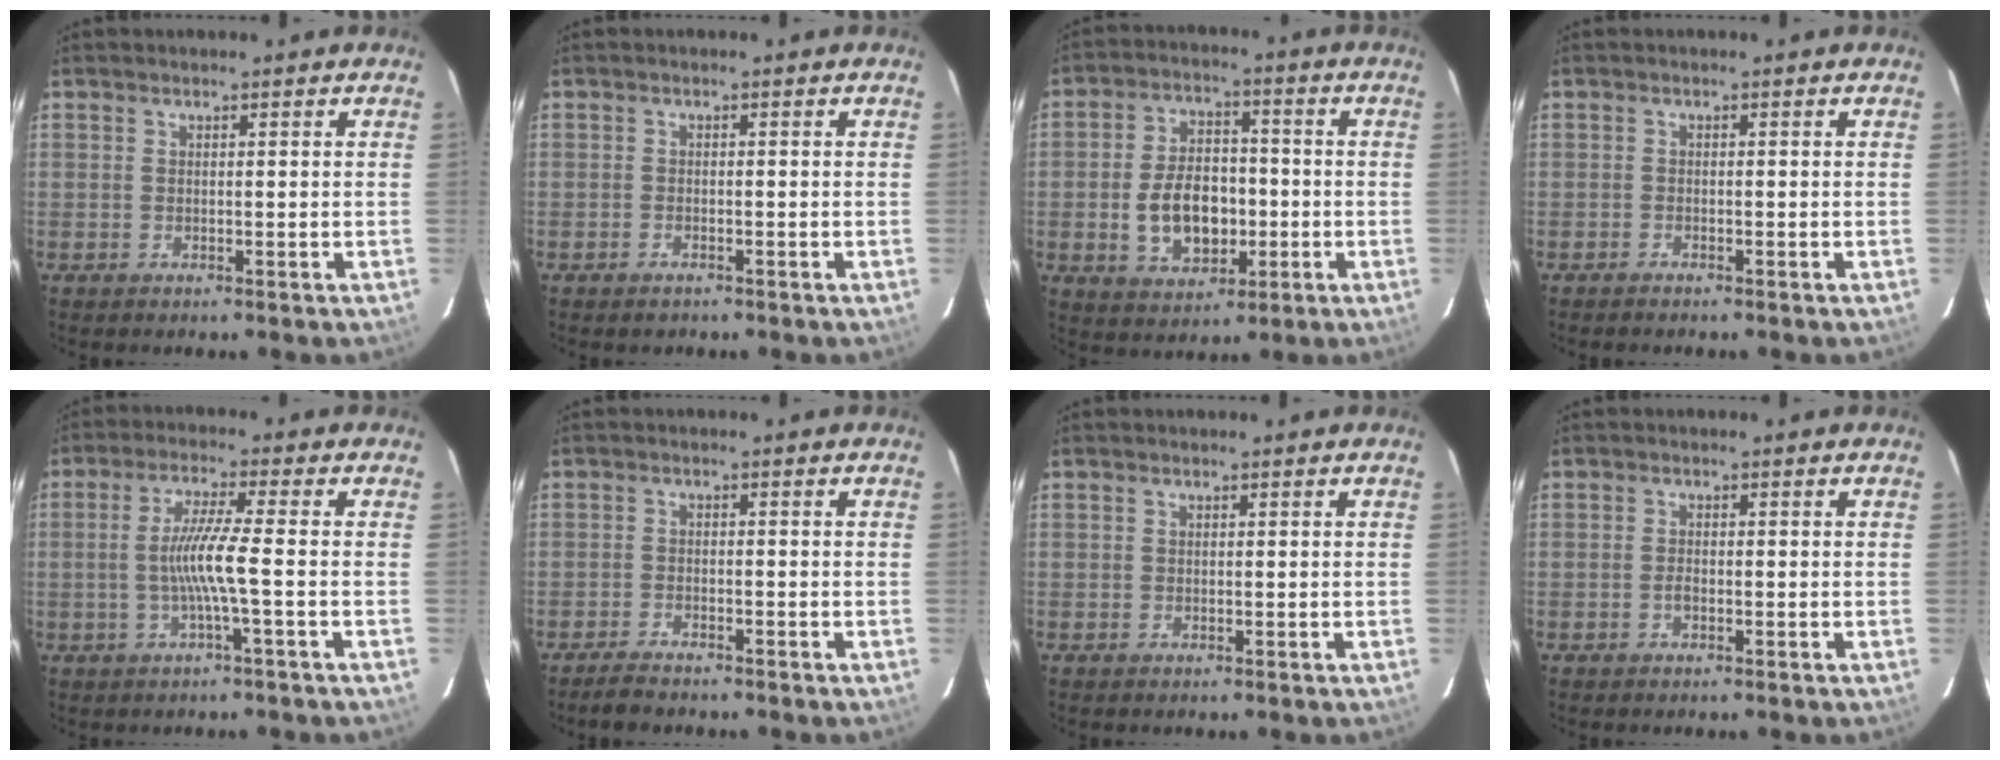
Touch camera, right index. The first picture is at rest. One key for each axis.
{"total": 1.3, "fx": -1.0, "fy": 0.7, "fz": 0.3, "tx": -0.009, "ty": 0.001, "tz": -0.018}
{"total": 11.4, "fx": -2.3, "fy": 7.4, "fz": 8.4, "tx": -0.168, "ty": 0.014, "tz": -0.026}
{"total": 1.1, "fx": -1.1, "fy": 0.2, "fz": 0.3, "tx": -0.015, "ty": 0.000, "tz": -0.020}
{"total": 6.4, "fx": -1.5, "fy": -1.1, "fz": 6.1, "tx": -0.126, "ty": -0.004, "tz": -0.025}
{"total": 3.6, "fx": -3.3, "fy": 0.7, "fz": 1.3, "tx": -0.043, "ty": -0.008, "tz": -0.061}
{"total": 0.0}
{"total": 1.2, "fx": -0.5, "fy": 0.7, "fz": 0.8, "tx": -0.017, "ty": 0.002, "tz": -0.010}